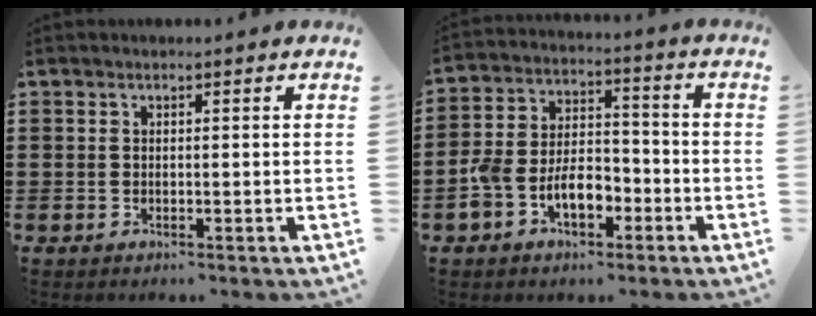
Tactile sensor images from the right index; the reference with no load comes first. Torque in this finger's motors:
{"motor_torque": [1.15, 0.31, 0.36, 0.21]}